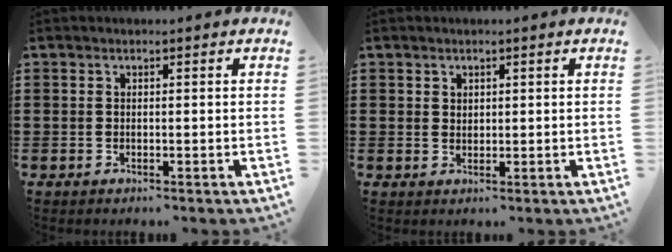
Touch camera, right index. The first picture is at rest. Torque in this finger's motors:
{"motor_torque": [-0.42, 0.67, 0.04, -0.01]}